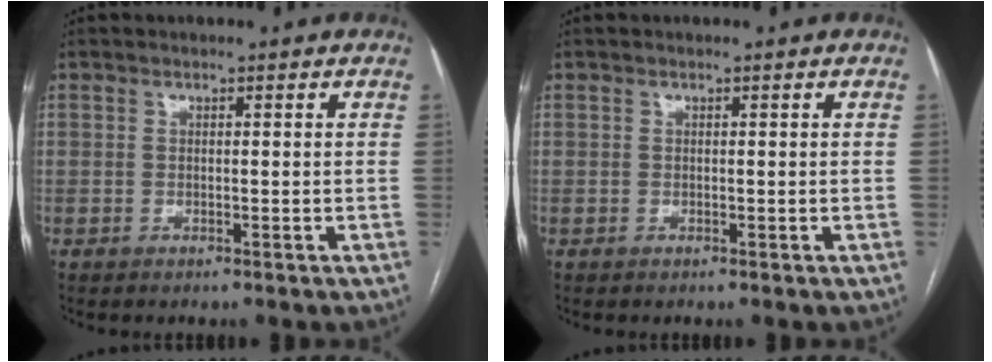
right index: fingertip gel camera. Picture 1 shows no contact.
{"total": 0.0}